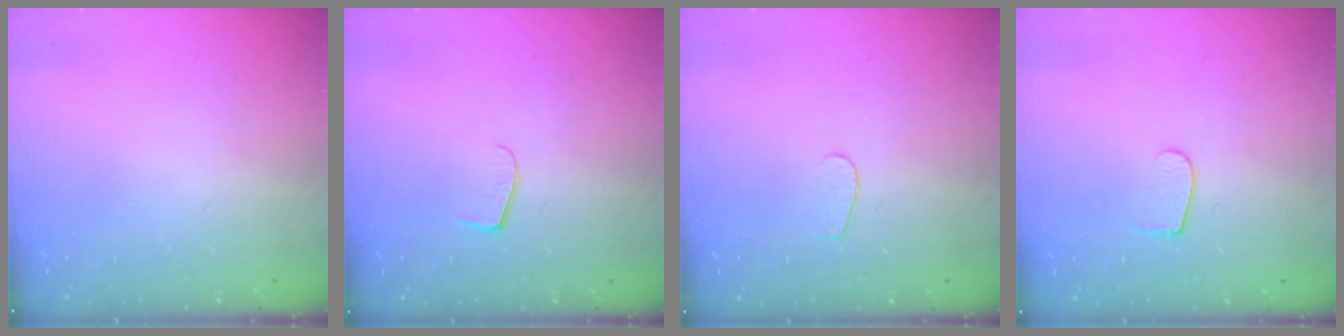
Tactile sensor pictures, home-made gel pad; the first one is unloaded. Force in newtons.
{"total": 5.3, "press": 5.2, "slide": 0.4}
{"total": 3.3, "press": 3.3, "slide": 0.4}
{"total": 5.9, "press": 5.9, "slide": 0.6}